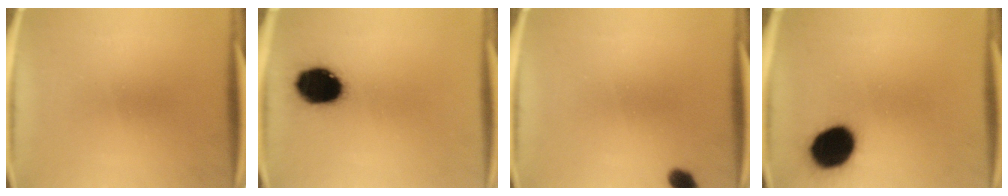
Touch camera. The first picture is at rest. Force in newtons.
{"total": 14.5}
{"total": 2.7}
{"total": 14.4}